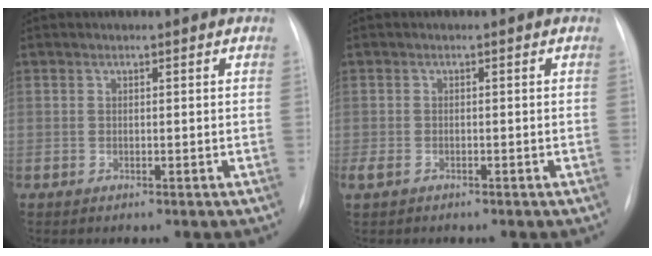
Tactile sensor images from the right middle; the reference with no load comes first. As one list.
[{"total": 2.3, "force": [-1.4, 1.3, 1.2], "torque": [-0.030, -0.004, -0.020]}]